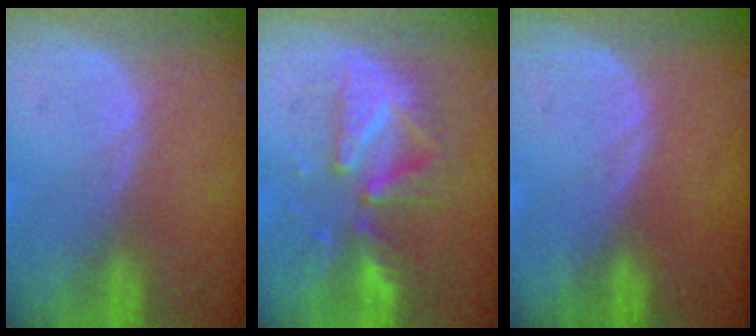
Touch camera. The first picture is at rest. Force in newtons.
{"total": 9.8, "press": 8.6, "slide": 4.7}
{"total": 0.0}